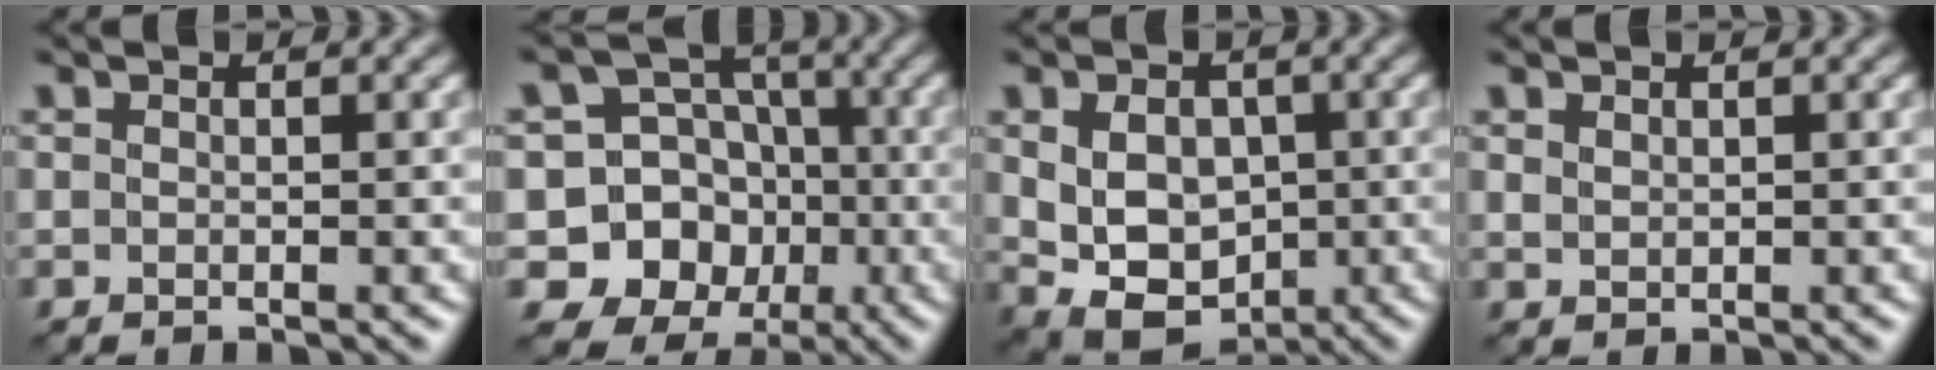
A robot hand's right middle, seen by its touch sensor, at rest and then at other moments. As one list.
[{"total": 12.1, "force": [-3.6, 11.2, 2.8], "torque": [-0.063, -0.004, -0.072]}, {"total": 6.7, "force": [0.2, 5.0, 4.4], "torque": [-0.084, -0.016, 0.020]}, {"total": 0.9, "force": [0.6, 0.5, 0.4], "torque": [-0.013, -0.002, 0.018]}]